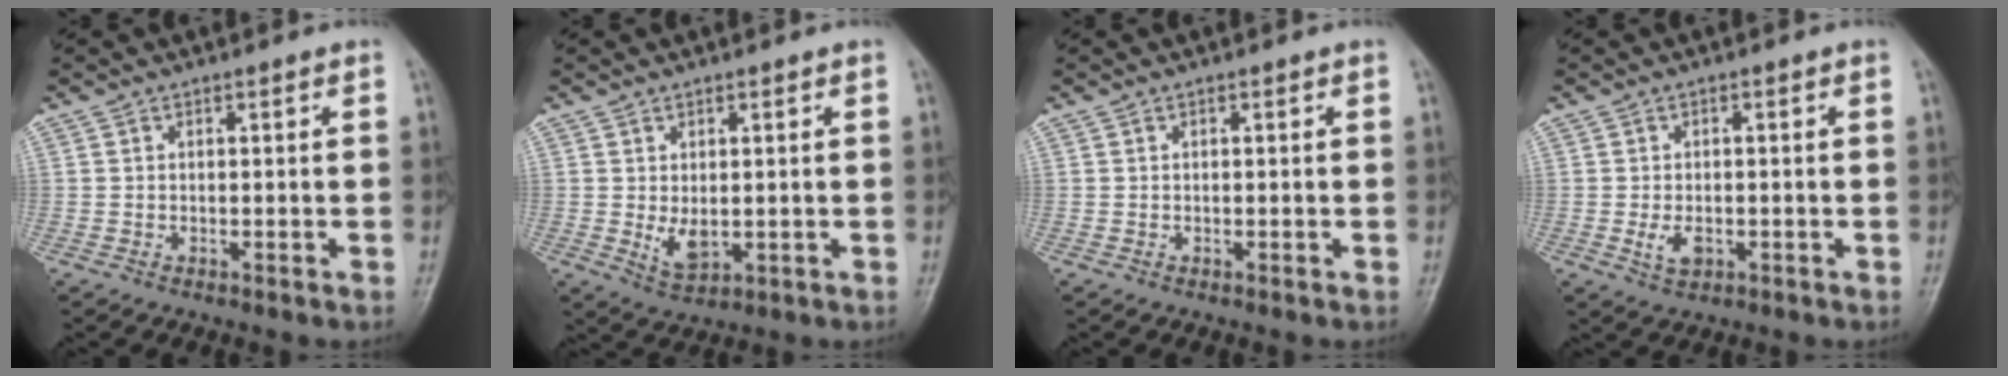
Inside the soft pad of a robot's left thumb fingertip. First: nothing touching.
{"total": 4.2, "force": [0.0, 2.4, 3.4], "torque": [-0.053, -0.012, 0.009]}
{"total": 0.0}
{"total": 3.3, "force": [-0.9, 2.0, 2.5], "torque": [-0.042, -0.001, -0.012]}